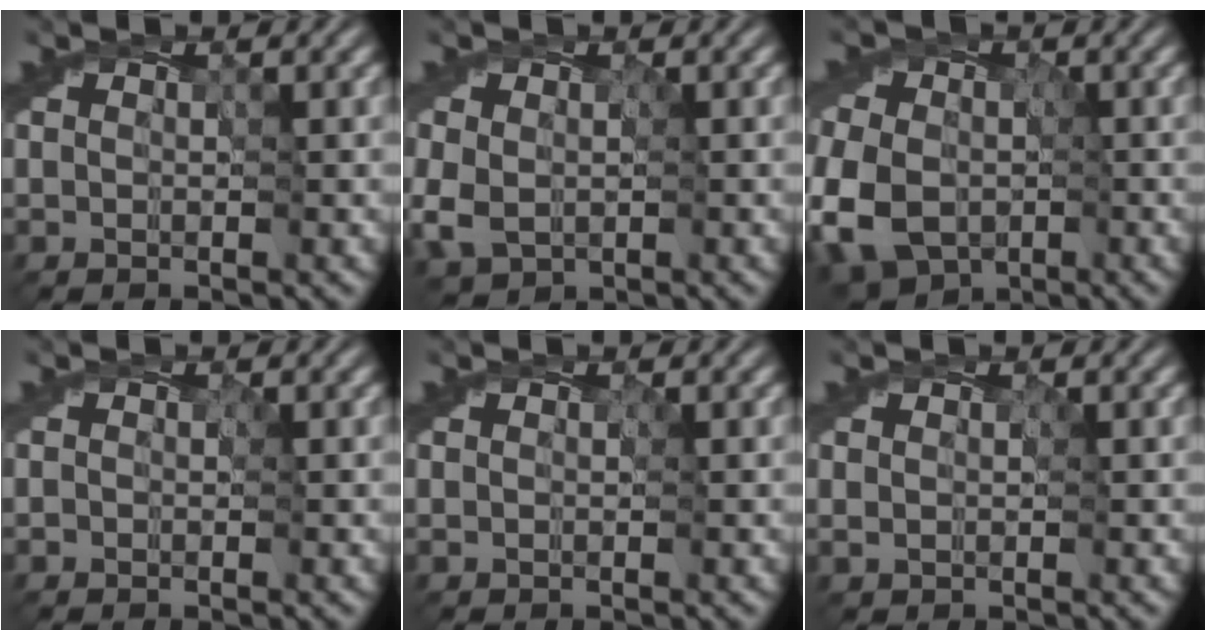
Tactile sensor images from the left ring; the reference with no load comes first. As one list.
[{"total": 3.8, "force": [-0.8, 3.0, 2.2], "torque": [-0.057, -0.008, -0.017]}, {"total": 10.3, "force": [-3.6, 7.8, 5.5], "torque": [-0.123, -0.024, -0.080]}, {"total": 0.0}, {"total": 0.0}, {"total": 0.6, "force": [0.0, 0.5, 0.3], "torque": [-0.006, 0.002, -0.002]}]